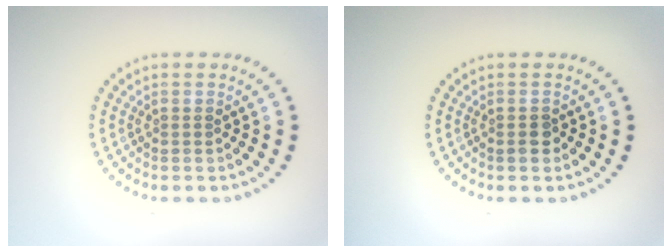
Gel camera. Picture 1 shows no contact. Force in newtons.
{"total": 1.3, "press": 1.2, "slide": 0.4}